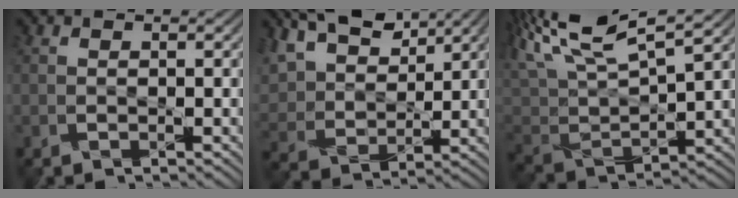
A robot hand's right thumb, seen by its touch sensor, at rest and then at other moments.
{"total": 10.2, "force": [7.4, 4.7, 5.1], "torque": [-0.143, 0.026, 0.144]}
{"total": 11.8, "force": [7.6, 3.6, 8.3], "torque": [-0.193, 0.031, 0.136]}